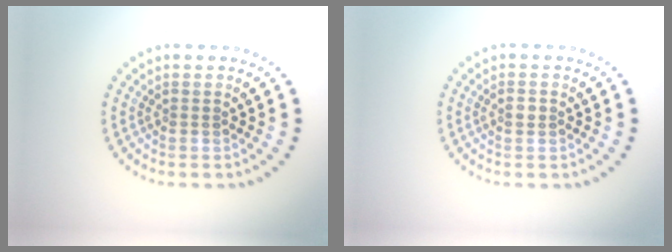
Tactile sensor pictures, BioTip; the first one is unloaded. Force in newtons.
{"total": 0.9, "press": 0.8, "slide": 0.3}